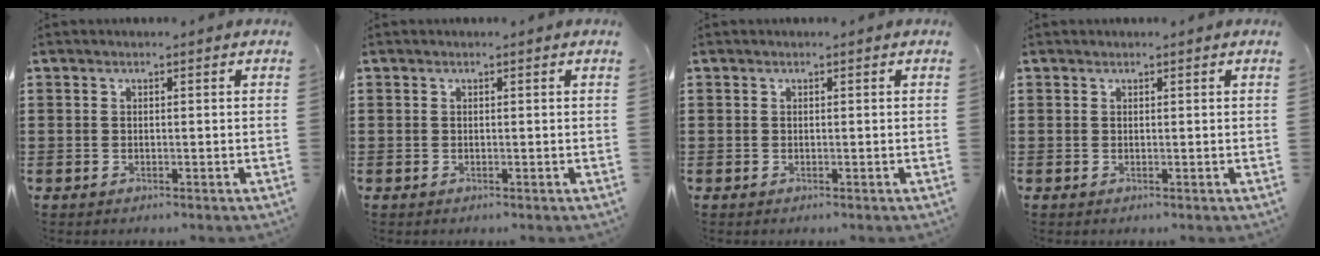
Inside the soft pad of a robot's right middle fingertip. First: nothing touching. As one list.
[{"total": 0.0}, {"total": 0.0}, {"total": 0.0}]